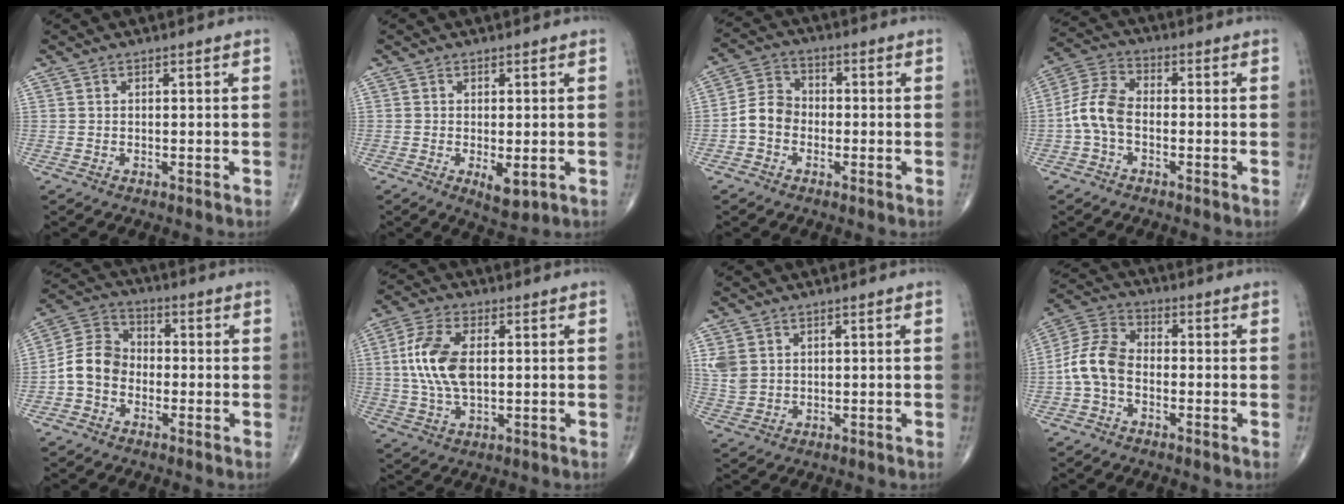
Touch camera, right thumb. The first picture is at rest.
{"total": 4.4, "force": [-1.1, 1.7, 3.9], "torque": [-0.059, -0.013, -0.011]}
{"total": 6.4, "force": [-1.8, 5.1, 3.3], "torque": [-0.047, 0.025, -0.047]}
{"total": 7.9, "force": [-1.7, 4.8, 6.0], "torque": [-0.124, 0.027, -0.045]}
{"total": 8.2, "force": [-2.2, 6.6, 4.4], "torque": [-0.069, 0.034, -0.056]}
{"total": 11.3, "force": [1.2, 5.9, 9.5], "torque": [-0.205, 0.004, 0.024]}
{"total": 4.5, "force": [1.4, 3.5, 2.5], "torque": [-0.049, -0.002, 0.038]}
{"total": 8.5, "force": [-2.0, 5.7, 6.1], "torque": [-0.118, 0.028, -0.053]}